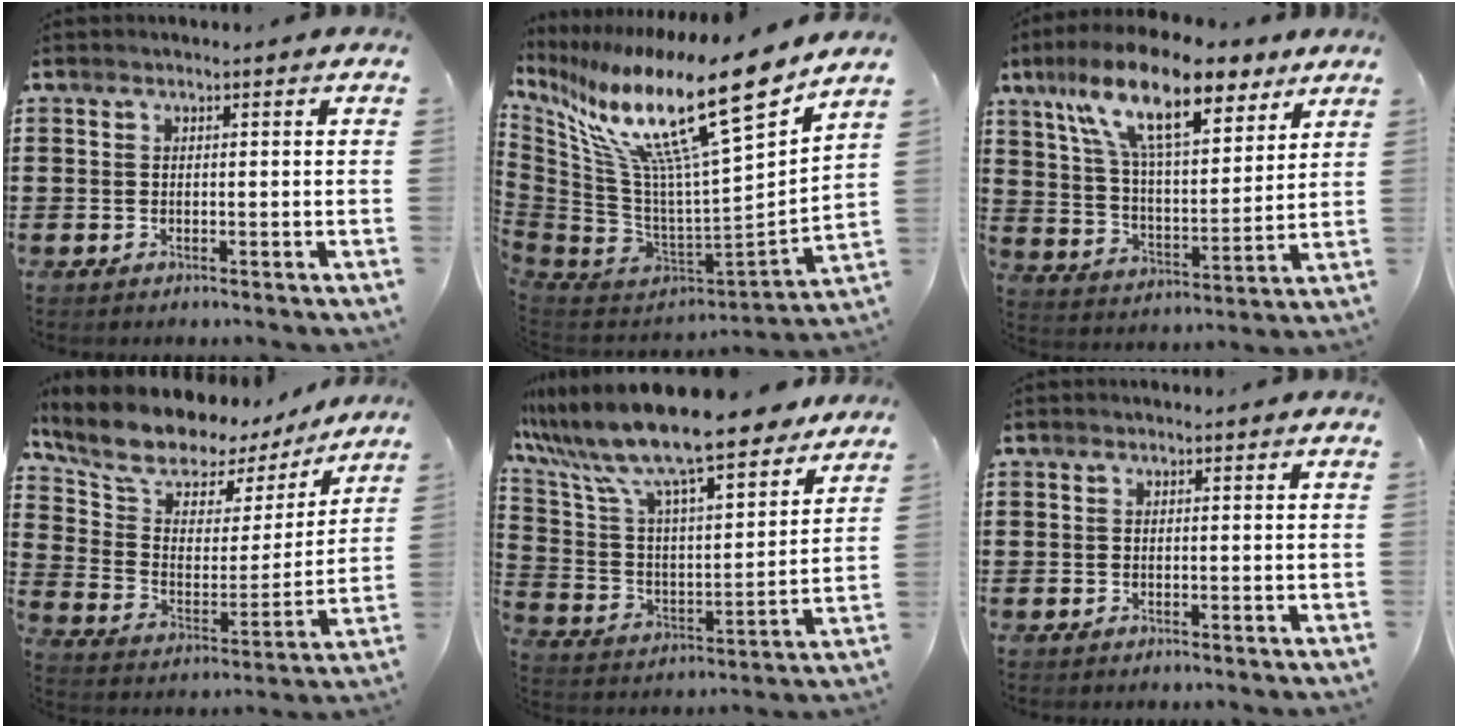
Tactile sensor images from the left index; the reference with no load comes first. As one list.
[{"total": 19.8, "force": [13.1, 3.0, 14.5], "torque": [-0.294, -0.092, 0.205]}, {"total": 16.8, "force": [10.7, 5.6, 11.7], "torque": [-0.236, -0.022, 0.185]}, {"total": 10.1, "force": [8.6, 4.0, 3.4], "torque": [-0.106, -0.054, 0.150]}, {"total": 12.4, "force": [10.7, 0.8, 6.3], "torque": [-0.165, -0.071, 0.184]}, {"total": 0.0}]